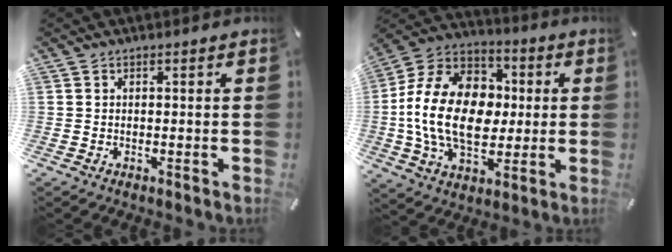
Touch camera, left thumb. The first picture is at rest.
{"total": 19.7, "force": [-1.1, 14.6, 13.2], "torque": [-0.268, 0.016, -0.017]}